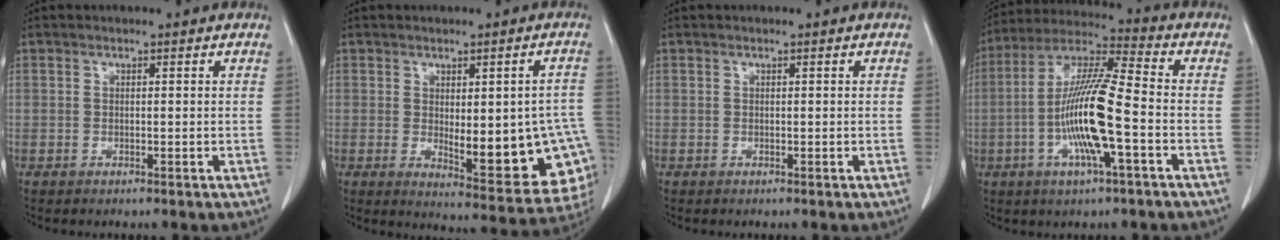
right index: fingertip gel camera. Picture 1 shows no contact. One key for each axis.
{"total": 16.5, "fx": -2.9, "fy": 5.3, "fz": 15.4, "tx": -0.124, "ty": 0.007, "tz": -0.016}
{"total": 0.0}
{"total": 14.4, "fx": -3.3, "fy": 1.0, "fz": 13.9, "tx": -0.275, "ty": 0.000, "tz": -0.069}